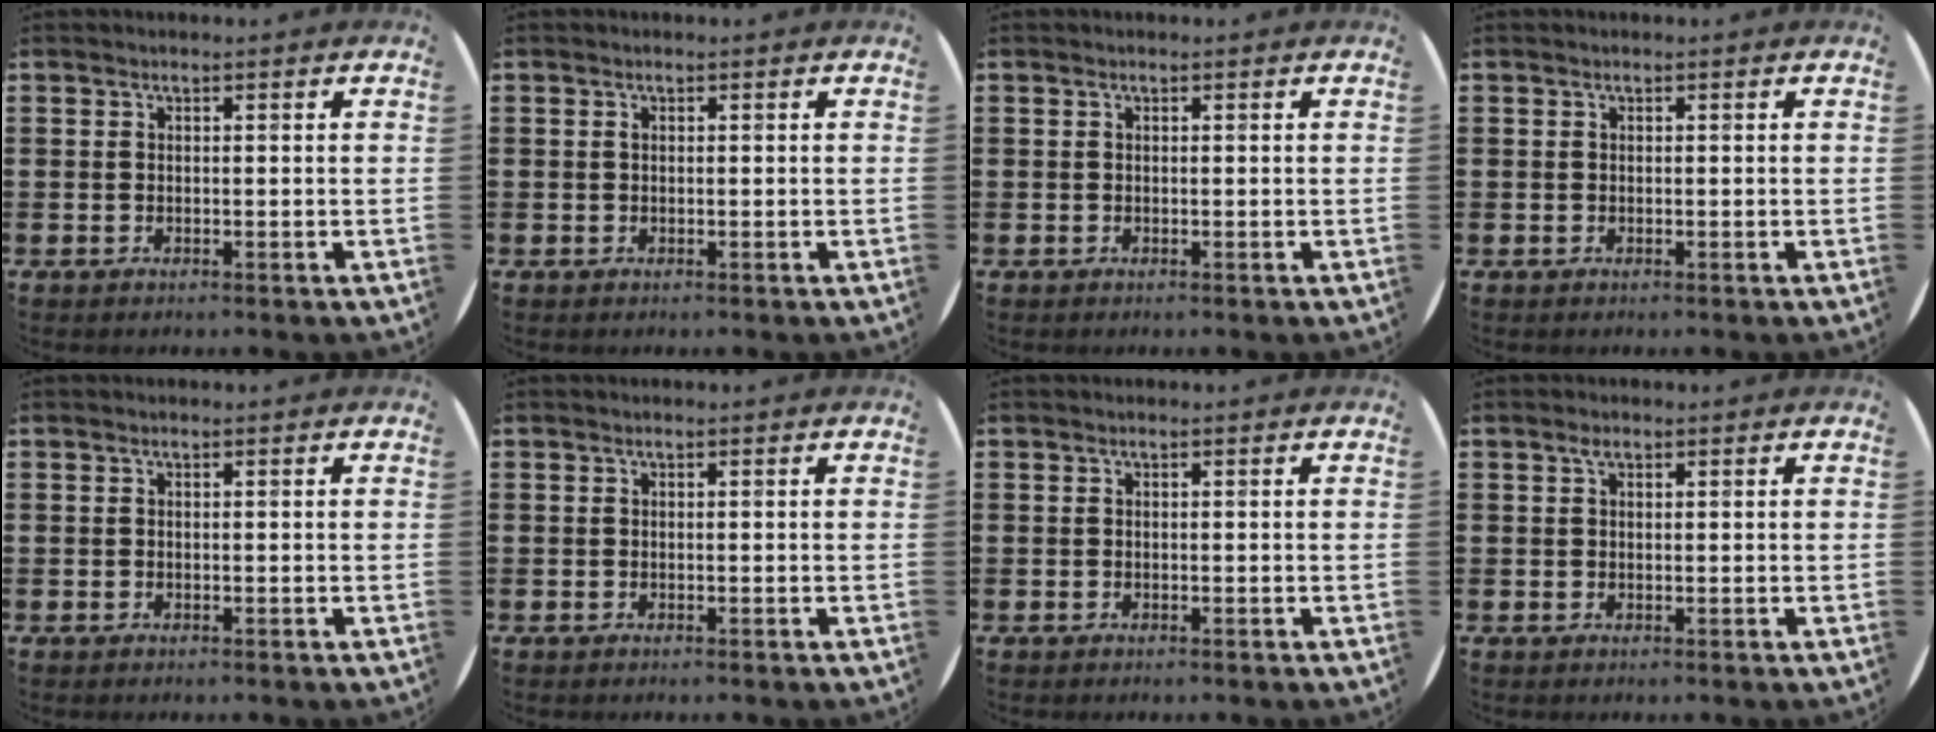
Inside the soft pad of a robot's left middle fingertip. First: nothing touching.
{"total": 0.0}
{"total": 0.0}
{"total": 0.0}
{"total": 0.0}
{"total": 0.0}
{"total": 0.0}
{"total": 1.1, "force": [0.6, 0.5, 0.7], "torque": [-0.007, 0.002, 0.008]}